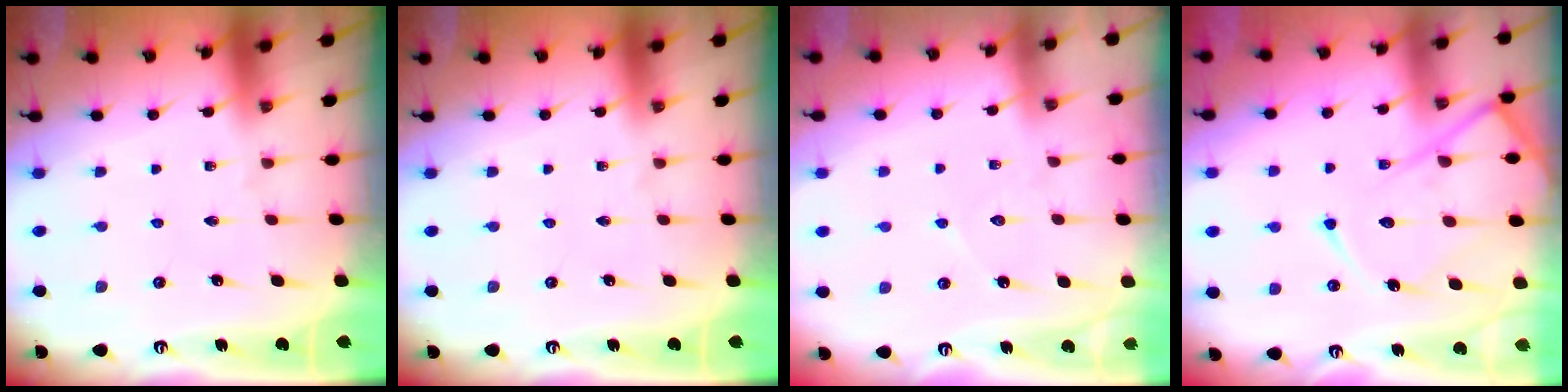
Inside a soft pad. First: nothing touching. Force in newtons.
{"total": 0.0}
{"total": 5.9, "press": 5.8, "slide": 0.7}
{"total": 14.6, "press": 14.5, "slide": 1.5}